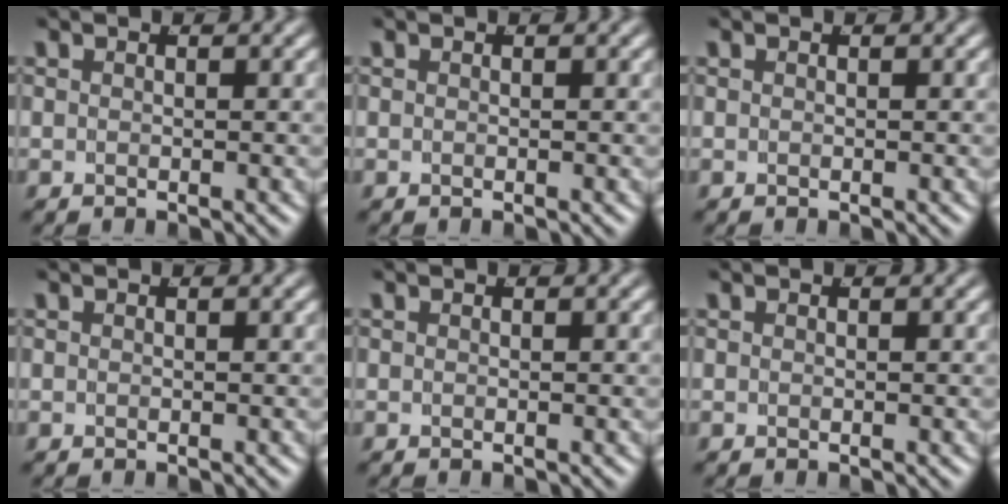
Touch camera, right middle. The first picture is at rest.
{"total": 0.0}
{"total": 0.0}
{"total": 0.0}
{"total": 0.0}
{"total": 0.0}